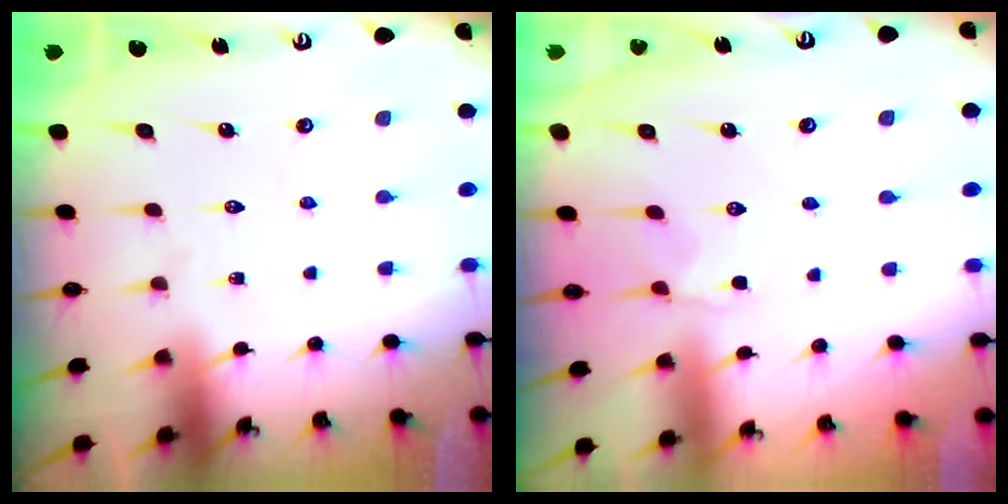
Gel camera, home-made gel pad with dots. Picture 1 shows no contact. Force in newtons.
{"total": 1.9, "press": 1.8, "slide": 0.7}